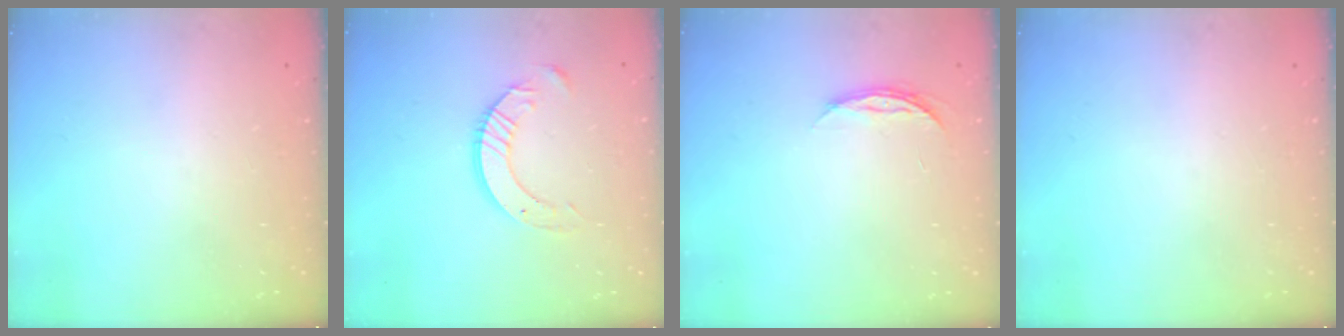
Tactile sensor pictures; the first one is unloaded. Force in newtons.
{"total": 10.1, "press": 10.0, "slide": 1.0}
{"total": 4.2, "press": 4.1, "slide": 0.5}
{"total": 0.0}